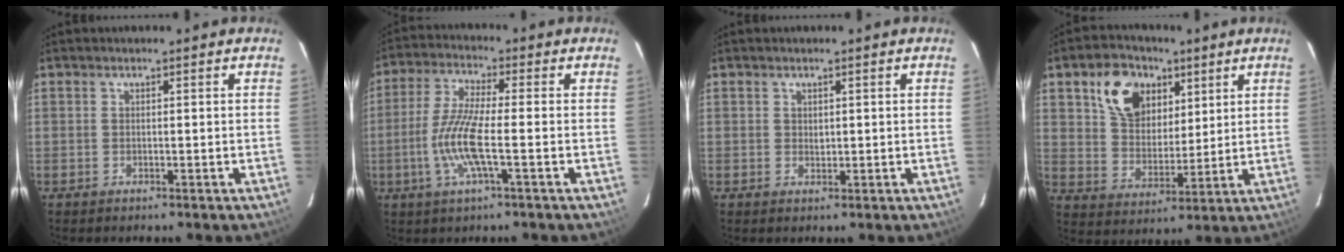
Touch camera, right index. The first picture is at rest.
{"total": 9.5, "force": [-2.4, 1.2, 9.1], "torque": [-0.195, -0.003, -0.050]}
{"total": 0.9, "force": [0.3, 0.8, 0.3], "torque": [-0.005, 0.001, 0.008]}
{"total": 12.7, "force": [6.2, 8.8, 6.7], "torque": [-0.136, 0.032, 0.120]}